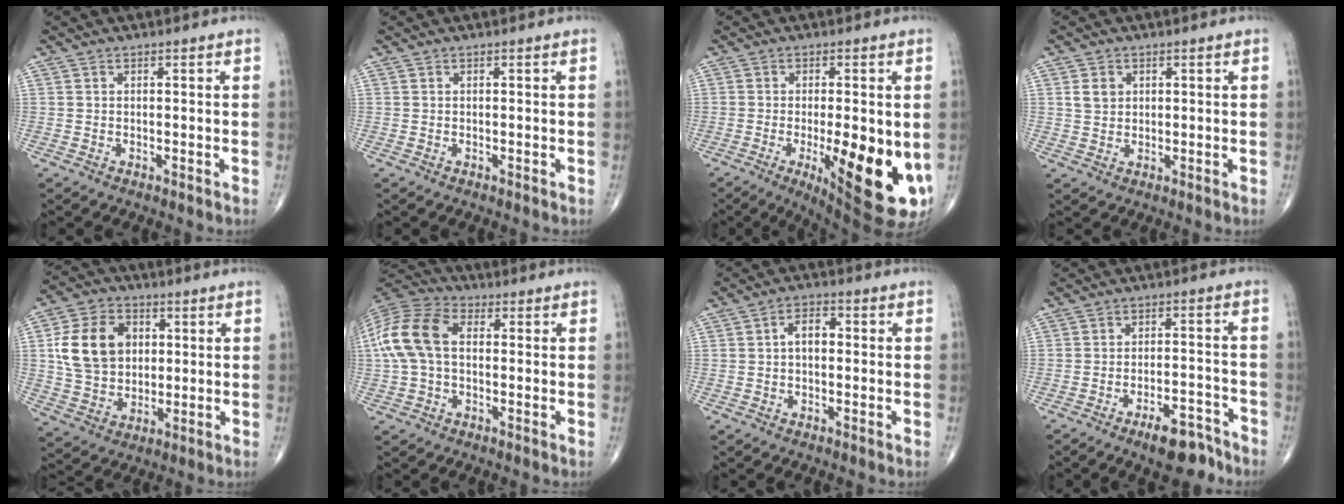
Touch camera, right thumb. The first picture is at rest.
{"total": 0.0}
{"total": 18.0, "force": [-3.9, 5.6, 16.6], "torque": [-0.196, -0.027, -0.034]}
{"total": 2.6, "force": [0.7, 2.2, 1.3], "torque": [-0.014, -0.001, 0.016]}
{"total": 14.0, "force": [2.5, 10.9, 8.5], "torque": [-0.130, 0.004, 0.046]}
{"total": 12.9, "force": [0.8, 8.3, 9.9], "torque": [-0.216, 0.034, 0.006]}
{"total": 4.1, "force": [0.0, 2.5, 3.2], "torque": [-0.046, 0.017, -0.008]}
{"total": 8.3, "force": [-6.0, 2.9, 5.0], "torque": [-0.065, 0.043, -0.092]}